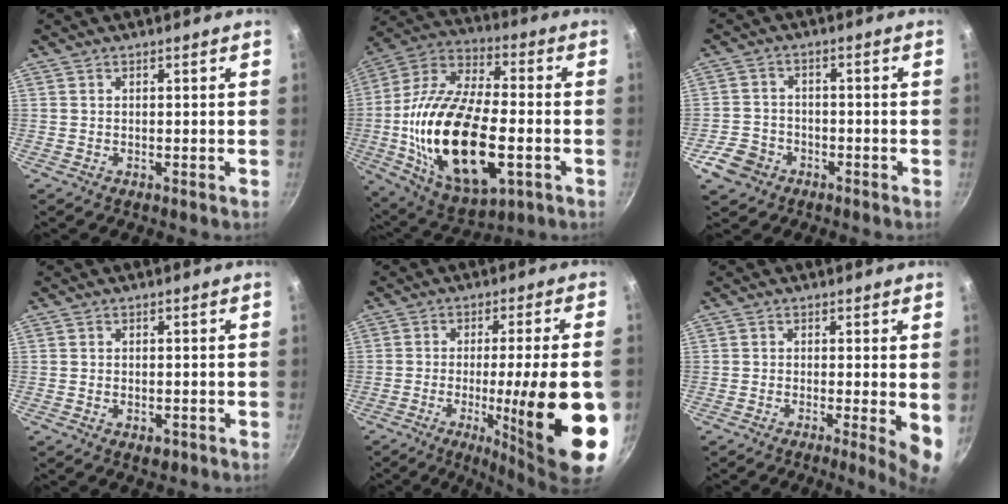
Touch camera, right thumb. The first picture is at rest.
{"total": 27.7, "force": [-4.9, 13.7, 23.5], "torque": [-0.443, 0.021, -0.084]}
{"total": 6.3, "force": [-3.3, 4.9, 2.2], "torque": [-0.031, 0.030, -0.058]}
{"total": 2.4, "force": [-1.0, 1.4, 1.7], "torque": [-0.025, -0.001, -0.016]}
{"total": 21.1, "force": [-5.5, 3.3, 20.1], "torque": [-0.271, 0.008, -0.067]}
{"total": 6.4, "force": [-0.9, 1.0, 6.2], "torque": [-0.075, -0.010, -0.012]}